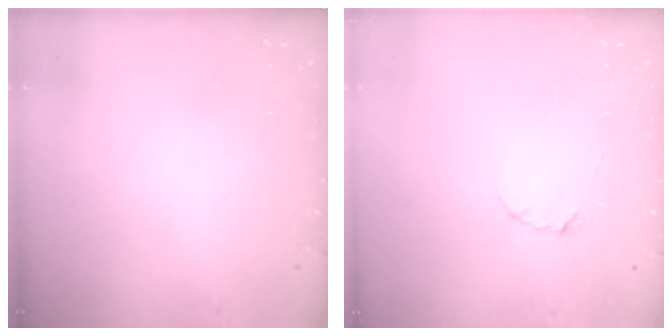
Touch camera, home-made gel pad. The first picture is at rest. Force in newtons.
{"total": 2.3, "press": 2.3, "slide": 0.4}